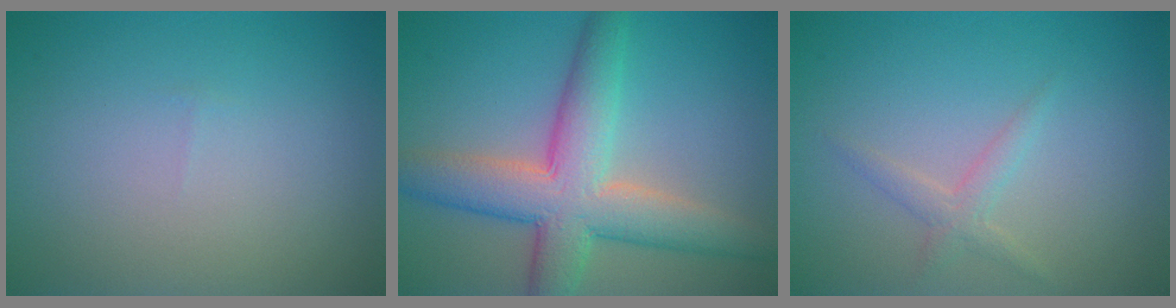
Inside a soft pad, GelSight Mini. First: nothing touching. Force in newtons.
{"total": 8.0, "press": 8.0, "slide": 0.3}
{"total": 1.5, "press": 1.5, "slide": 0.1}